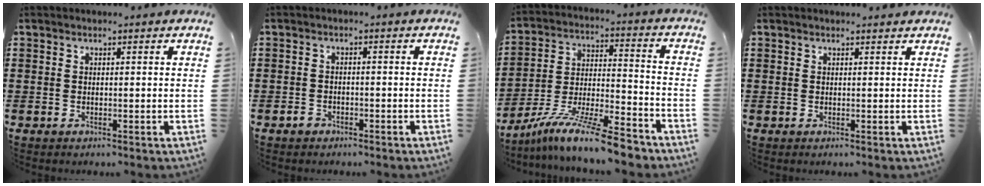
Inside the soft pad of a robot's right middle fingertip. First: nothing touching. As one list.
[{"total": 1.6, "force": [-1.3, 0.9, 0.4], "torque": [-0.011, -0.001, -0.026]}, {"total": 11.0, "force": [-9.5, 0.9, 5.5], "torque": [-0.098, 0.016, -0.183]}, {"total": 0.5, "force": [0.5, 0.1, 0.1], "torque": [0.003, -0.006, 0.008]}]